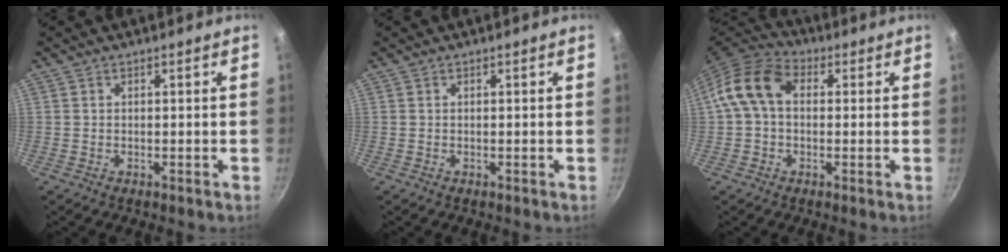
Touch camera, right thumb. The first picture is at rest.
{"total": 0.0}
{"total": 11.0, "force": [1.4, 7.7, 7.8], "torque": [-0.145, 0.034, 0.014]}